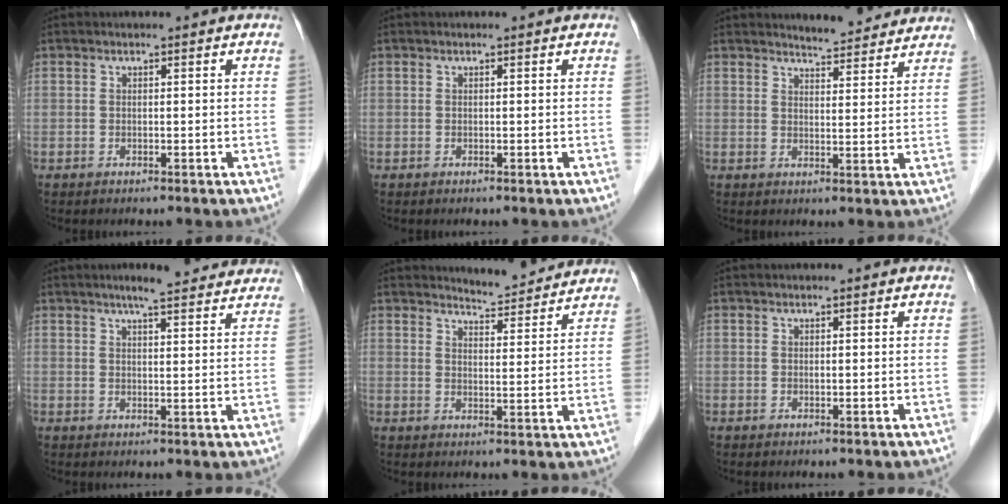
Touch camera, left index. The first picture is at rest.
{"total": 0.0}
{"total": 7.5, "force": [7.2, 1.1, 1.8], "torque": [-0.028, -0.001, 0.085]}
{"total": 10.5, "force": [9.0, 1.3, 5.3], "torque": [-0.064, 0.016, 0.100]}
{"total": 7.0, "force": [7.0, 0.5, 0.8], "torque": [-0.020, -0.004, 0.088]}
{"total": 0.0}